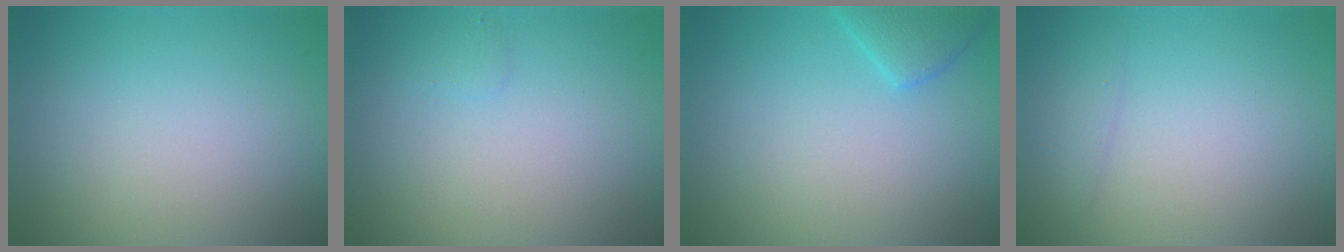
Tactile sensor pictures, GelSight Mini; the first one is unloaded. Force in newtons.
{"total": 0.7, "press": 0.7, "slide": 0.1}
{"total": 2.3, "press": 2.3, "slide": 0.2}
{"total": 1.3, "press": 1.3, "slide": 0.0}